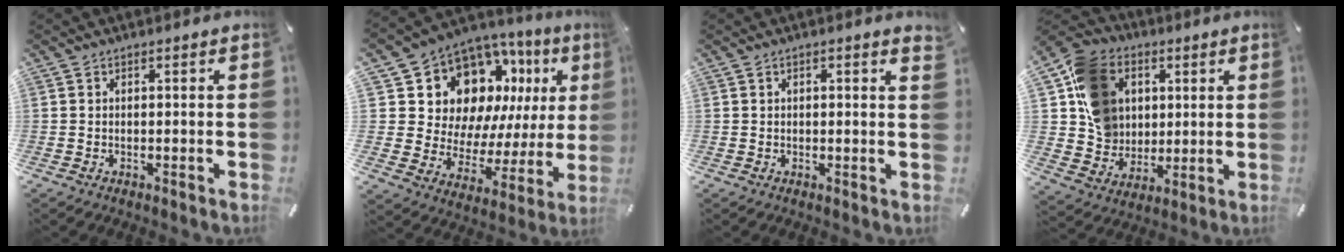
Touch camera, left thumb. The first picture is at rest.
{"total": 15.2, "force": [8.7, 10.8, 6.3], "torque": [-0.104, -0.084, 0.168]}
{"total": 1.2, "force": [0.5, 0.2, 1.1], "torque": [-0.022, 0.001, 0.008]}
{"total": 14.8, "force": [3.7, 12.7, 6.6], "torque": [-0.135, -0.008, 0.075]}